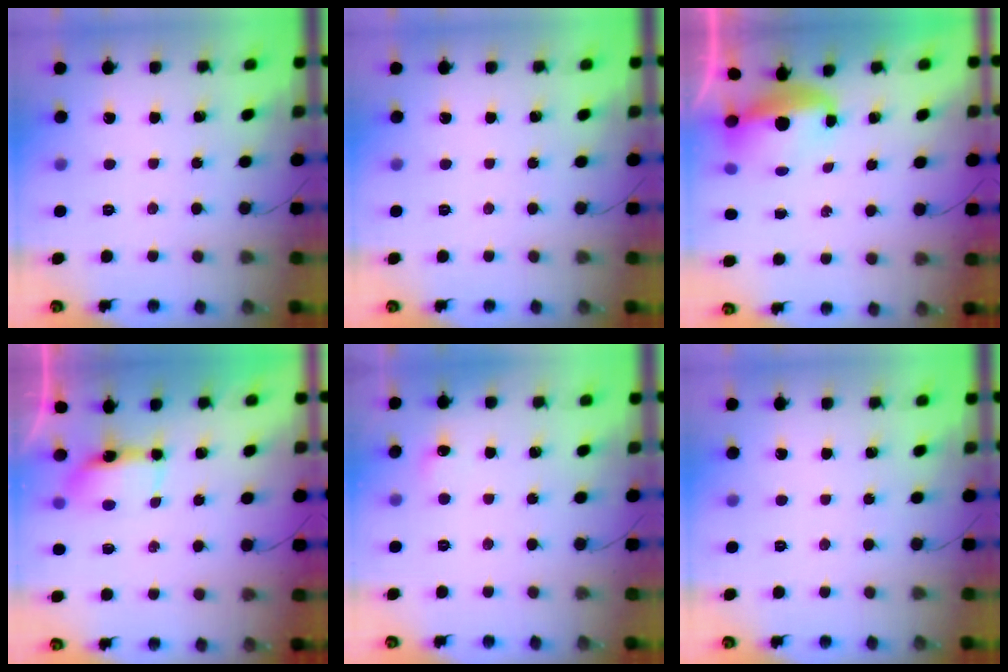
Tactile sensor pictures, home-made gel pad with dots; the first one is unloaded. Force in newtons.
{"total": 0.0}
{"total": 5.3, "press": 5.3, "slide": 0.6}
{"total": 12.4, "press": 6.7, "slide": 10.4}
{"total": 3.8, "press": 3.6, "slide": 1.2}
{"total": 0.0}